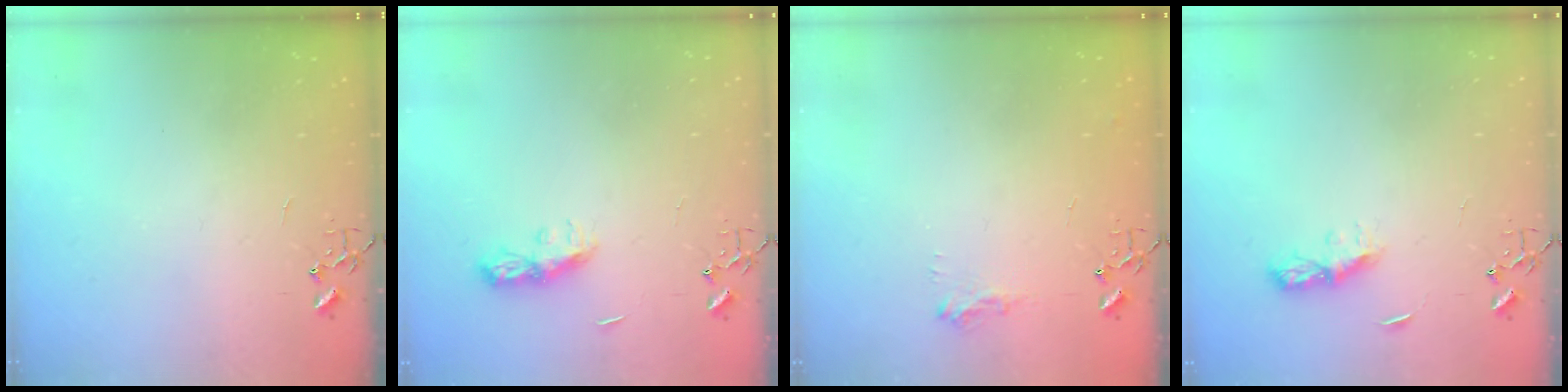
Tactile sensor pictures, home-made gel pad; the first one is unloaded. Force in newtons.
{"total": 7.8, "press": 7.8, "slide": 0.4}
{"total": 8.2, "press": 8.2, "slide": 0.9}
{"total": 6.4, "press": 6.3, "slide": 0.7}